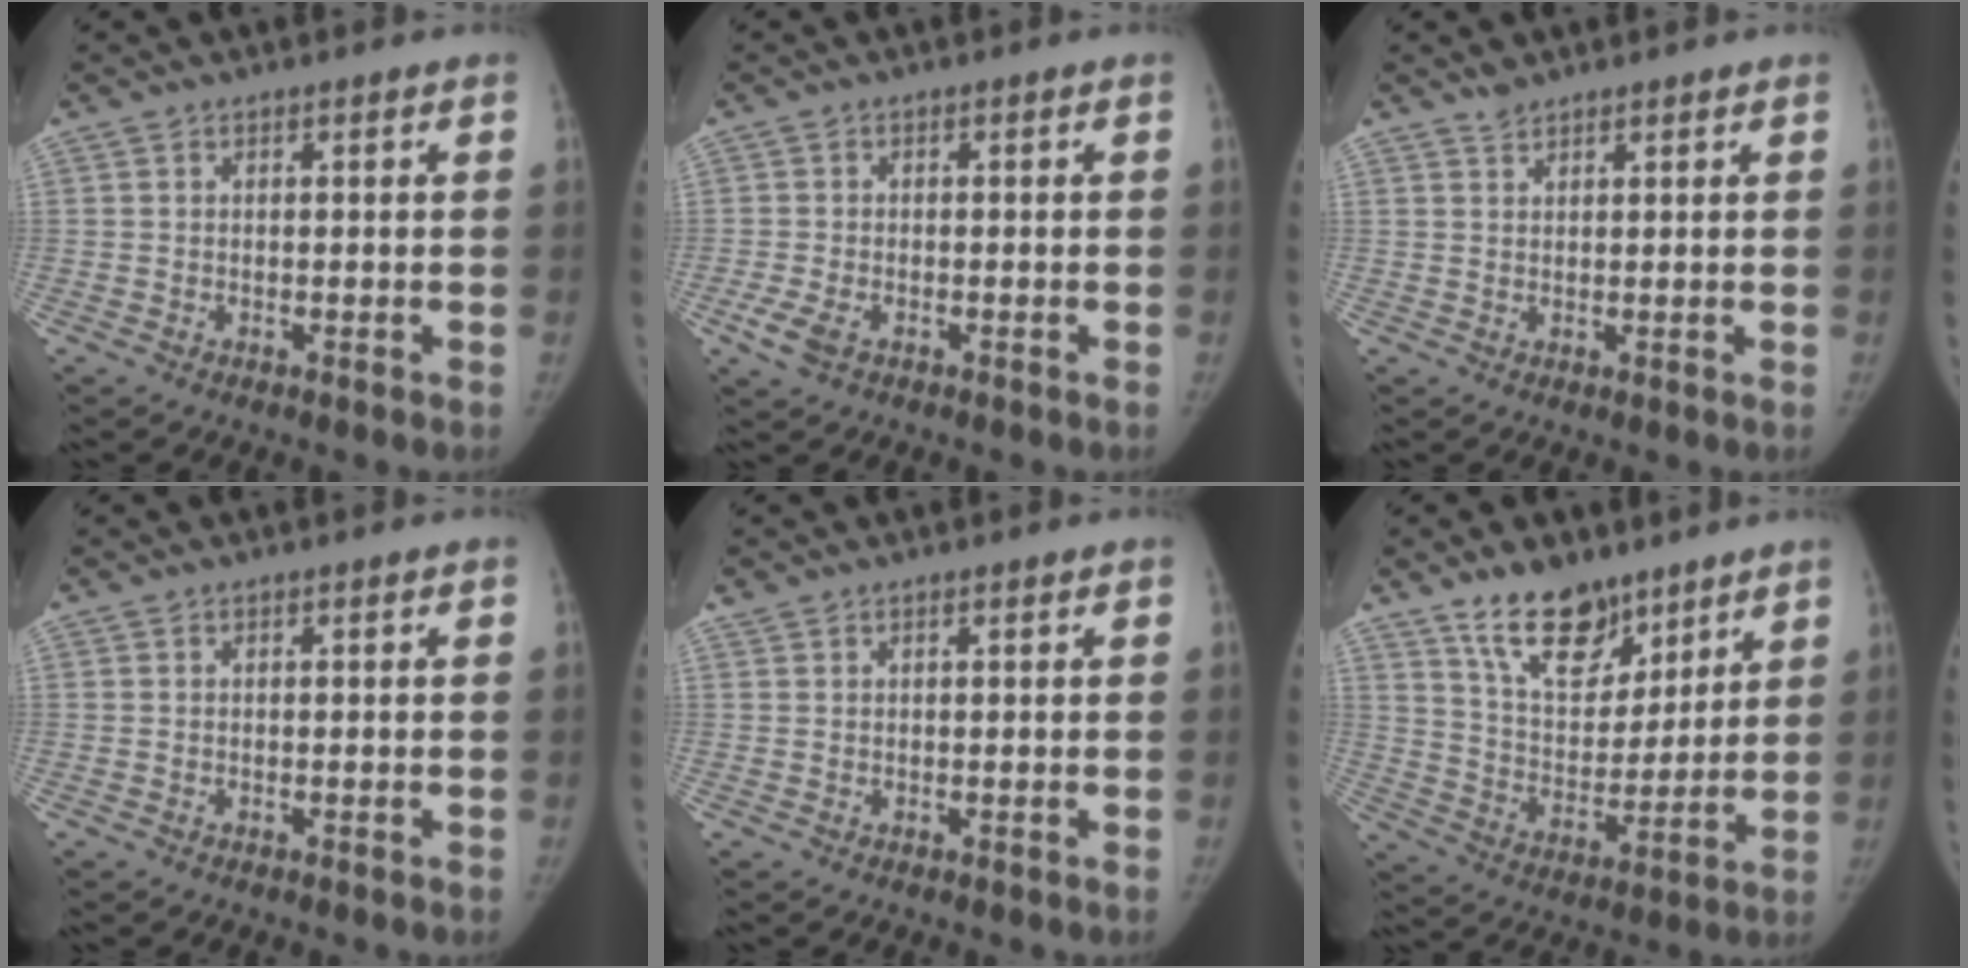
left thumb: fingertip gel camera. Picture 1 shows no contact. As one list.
[{"total": 3.6, "force": [-1.8, 2.0, 2.4], "torque": [-0.058, -0.003, -0.033]}, {"total": 1.8, "force": [1.6, 0.7, 0.2], "torque": [0.004, -0.007, 0.030]}, {"total": 0.0}, {"total": 0.9, "force": [0.8, 0.4, 0.1], "torque": [-0.001, 0.000, 0.015]}, {"total": 15.7, "force": [11.0, 8.0, 7.8], "torque": [-0.085, -0.070, 0.204]}]